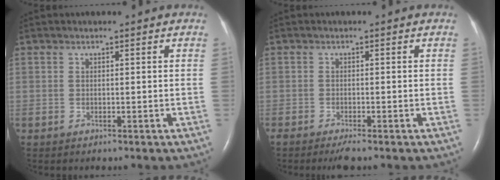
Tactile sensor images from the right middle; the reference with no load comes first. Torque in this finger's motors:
{"motor_torque": [0.40, -0.38, 0.05, 0.04]}